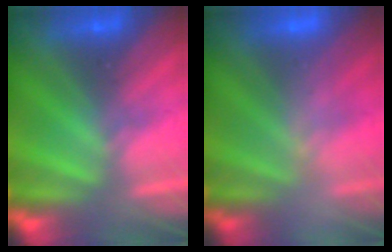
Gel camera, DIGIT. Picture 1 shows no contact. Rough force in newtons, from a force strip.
{"total": 2.4}